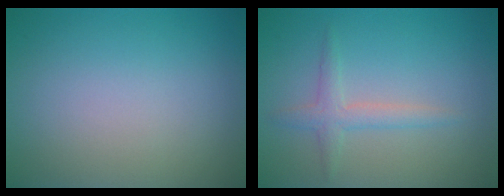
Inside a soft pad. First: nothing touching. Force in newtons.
{"total": 2.0, "press": 2.0, "slide": 0.1}